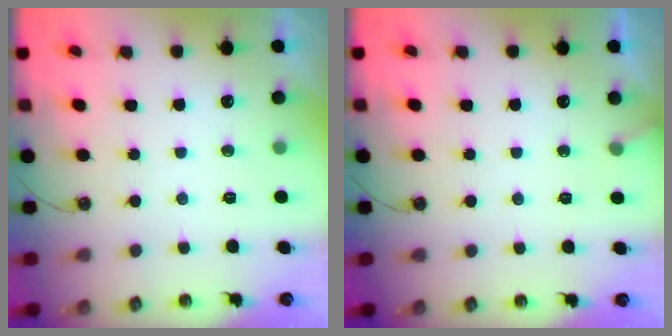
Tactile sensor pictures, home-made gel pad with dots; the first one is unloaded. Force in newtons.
{"total": 4.1, "press": 4.1, "slide": 0.3}